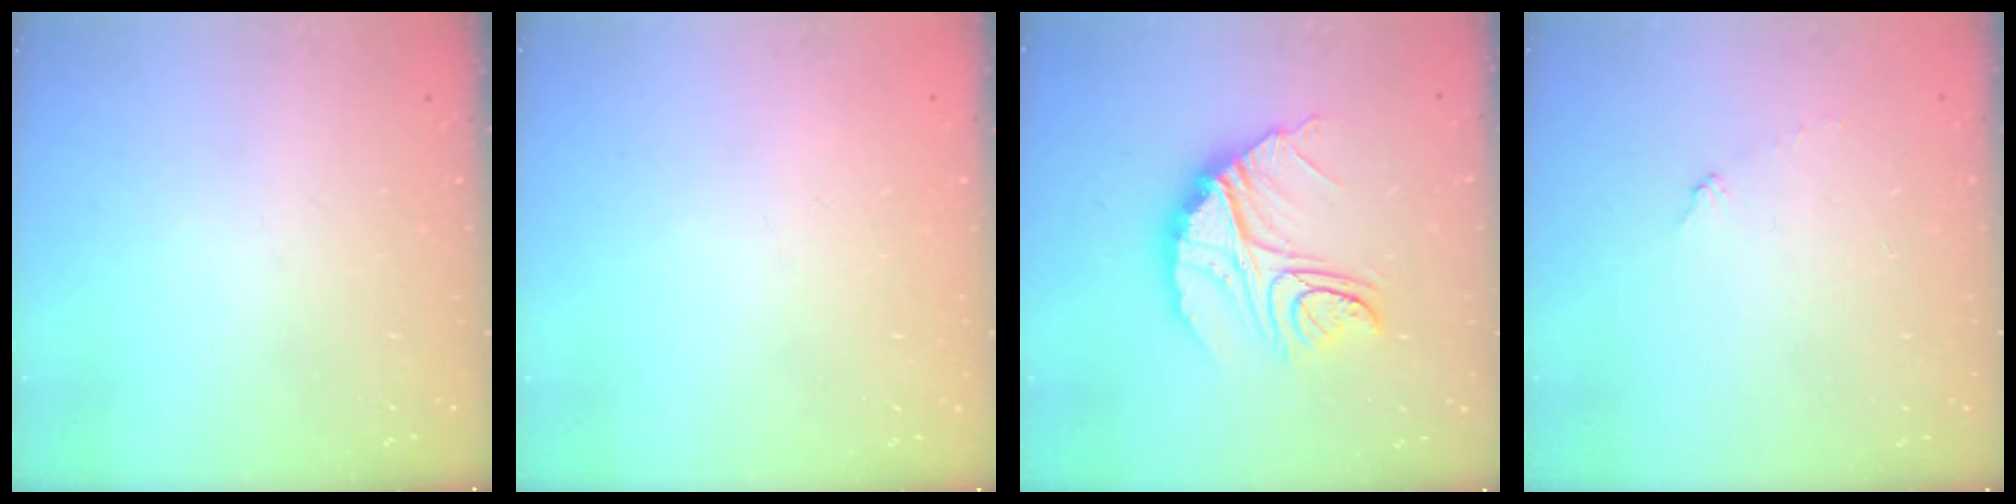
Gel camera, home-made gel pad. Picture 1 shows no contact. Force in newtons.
{"total": 2.3, "press": 2.3, "slide": 0.1}
{"total": 15.9, "press": 15.8, "slide": 1.6}
{"total": 3.6, "press": 3.6, "slide": 0.3}